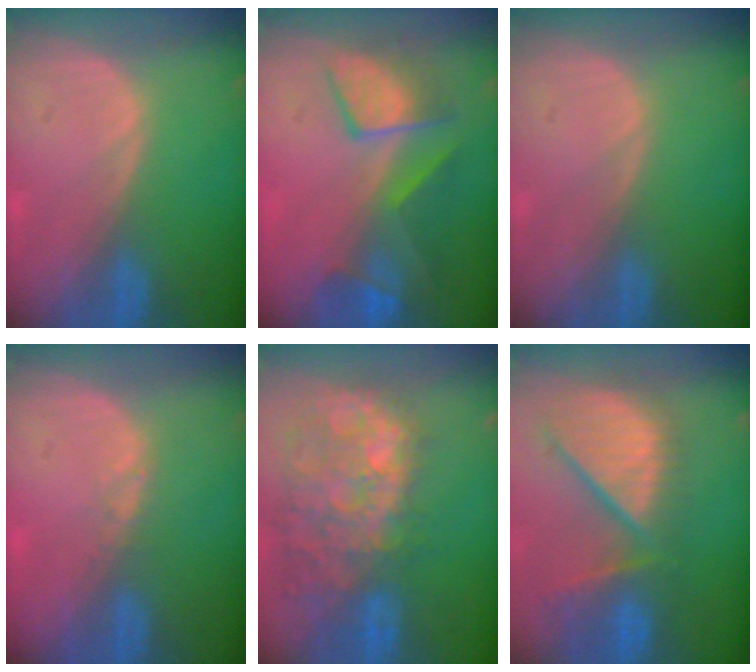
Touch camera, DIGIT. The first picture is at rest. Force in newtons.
{"total": 8.0, "press": 7.9, "slide": 1.6}
{"total": 0.0}
{"total": 0.9, "press": 0.8, "slide": 0.5}
{"total": 13.2, "press": 11.6, "slide": 6.2}
{"total": 11.9, "press": 10.3, "slide": 5.9}